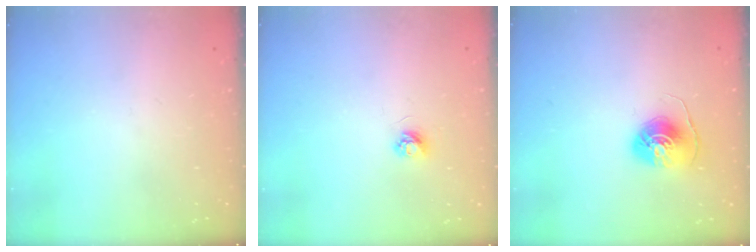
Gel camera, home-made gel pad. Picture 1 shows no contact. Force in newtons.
{"total": 3.4, "press": 3.4, "slide": 0.4}
{"total": 7.8, "press": 7.8, "slide": 0.3}